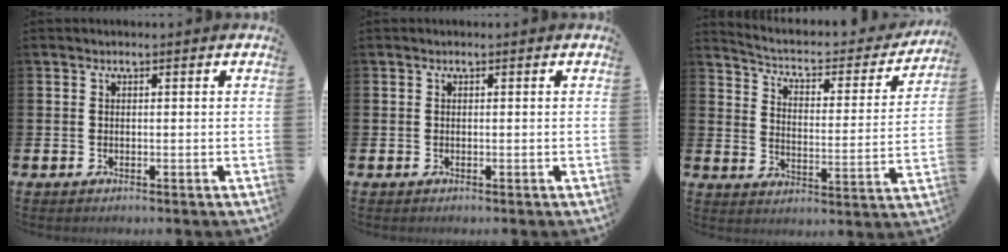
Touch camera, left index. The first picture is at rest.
{"total": 0.0}
{"total": 4.9, "force": [4.2, 1.7, 1.9], "torque": [-0.060, -0.033, 0.061]}